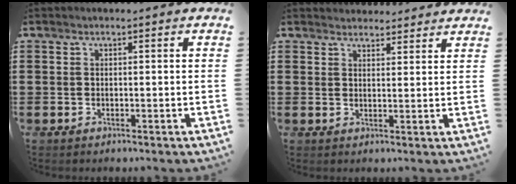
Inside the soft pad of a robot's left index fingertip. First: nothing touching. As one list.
[{"total": 2.6, "force": [2.5, 0.5, -0.2], "torque": [-0.004, -0.005, 0.049]}]